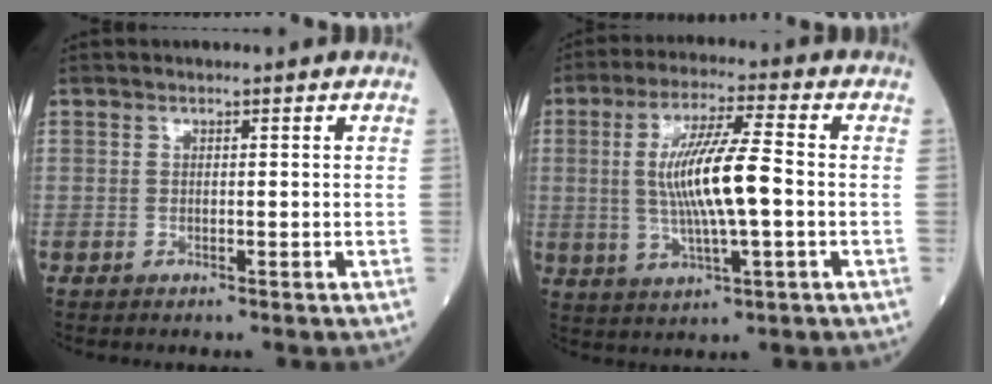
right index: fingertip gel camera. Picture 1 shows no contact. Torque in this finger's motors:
{"motor_torque": [0.48, 0.02, 0.34, 0.21]}